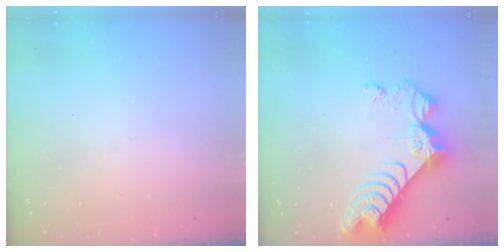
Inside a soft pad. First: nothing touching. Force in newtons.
{"total": 11.1, "press": 11.0, "slide": 1.0}